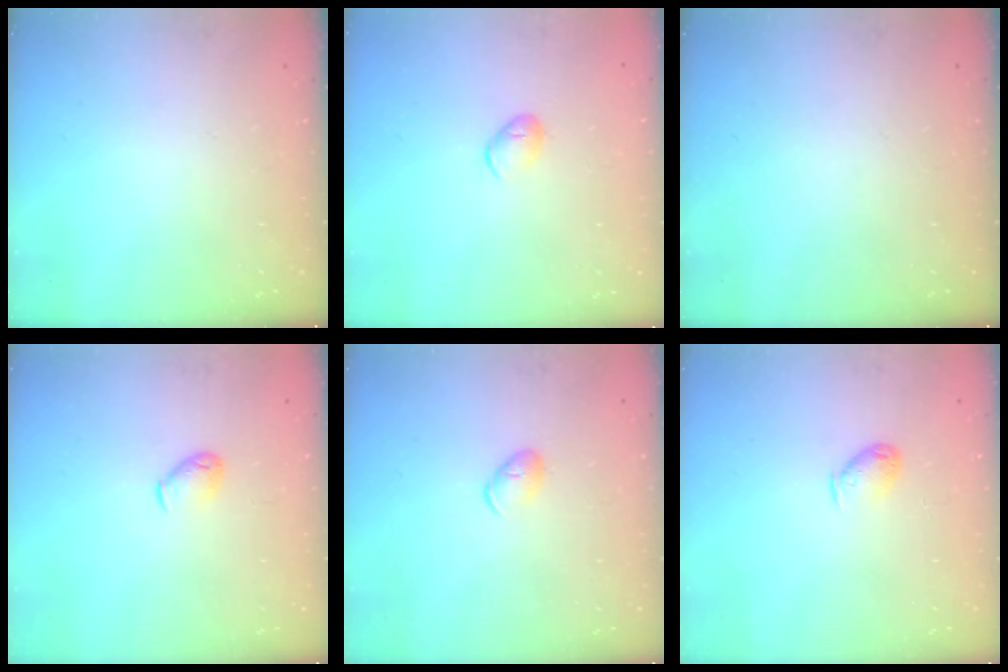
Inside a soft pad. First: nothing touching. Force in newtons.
{"total": 5.9, "press": 5.9, "slide": 0.9}
{"total": 0.0}
{"total": 4.8, "press": 4.7, "slide": 0.9}
{"total": 5.5, "press": 5.4, "slide": 1.0}
{"total": 6.5, "press": 6.4, "slide": 1.3}